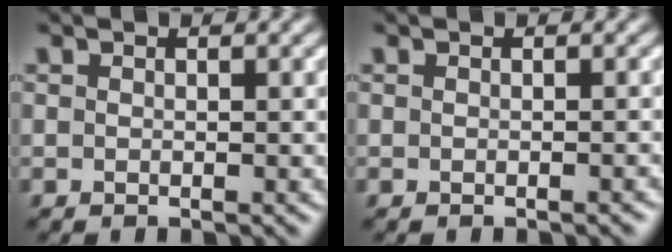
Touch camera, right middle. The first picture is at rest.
{"total": 0.6, "force": [-0.4, 0.1, 0.4], "torque": [-0.003, 0.002, -0.005]}